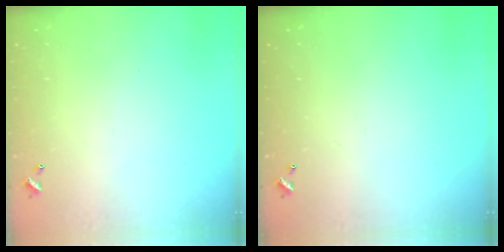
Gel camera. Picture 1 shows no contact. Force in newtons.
{"total": 0.0}